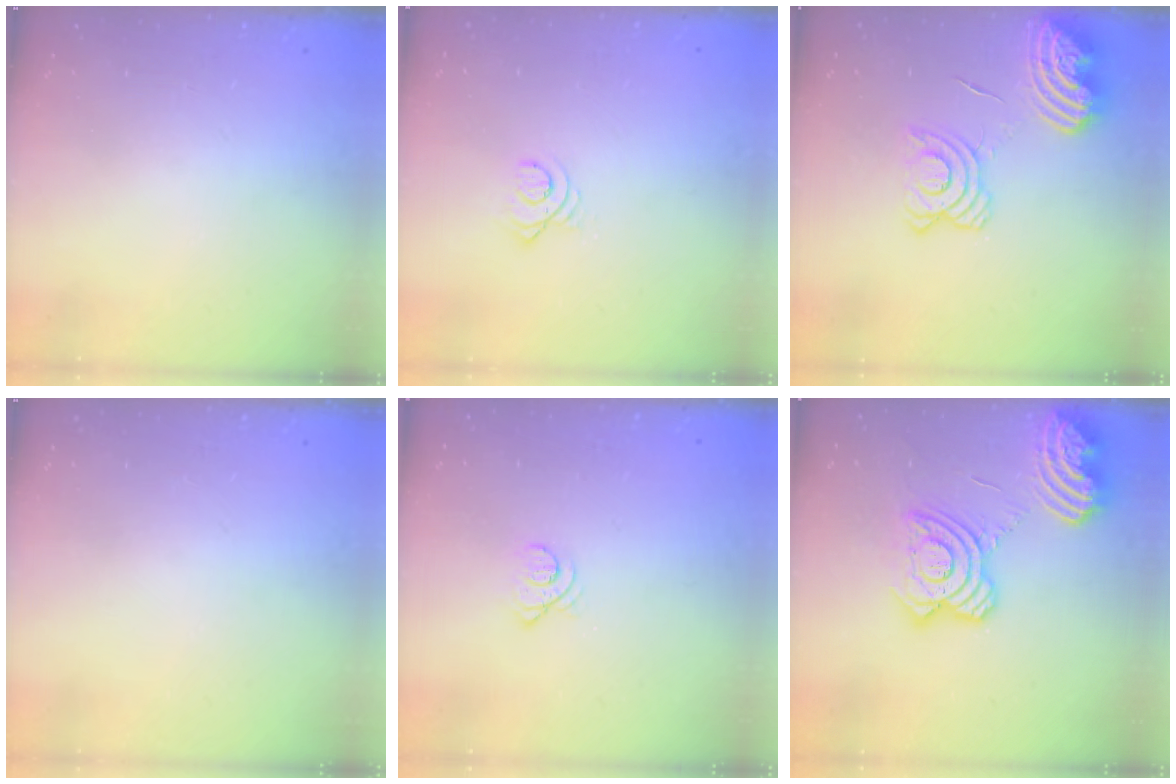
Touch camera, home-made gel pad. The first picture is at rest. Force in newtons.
{"total": 2.2, "press": 2.2, "slide": 0.3}
{"total": 15.7, "press": 15.5, "slide": 1.9}
{"total": 0.0}
{"total": 3.3, "press": 3.2, "slide": 0.5}
{"total": 22.4, "press": 22.3, "slide": 2.5}